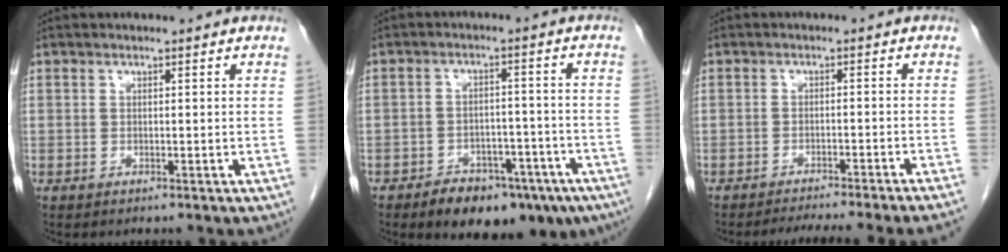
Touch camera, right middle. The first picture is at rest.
{"total": 12.9, "force": [-8.9, 6.2, 6.9], "torque": [-0.072, 0.017, -0.126]}
{"total": 12.1, "force": [-11.0, -1.2, 4.9], "torque": [-0.049, -0.018, -0.145]}